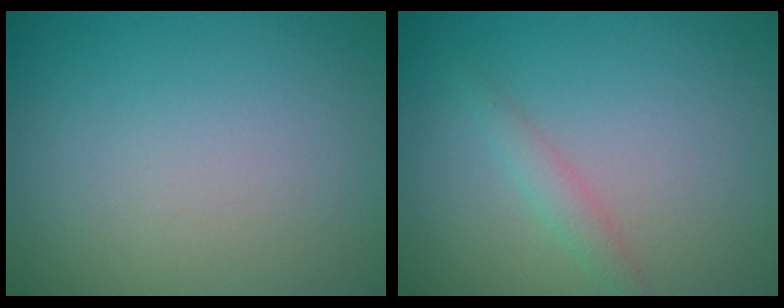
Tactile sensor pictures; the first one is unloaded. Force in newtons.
{"total": 1.4, "press": 1.4, "slide": 0.0}